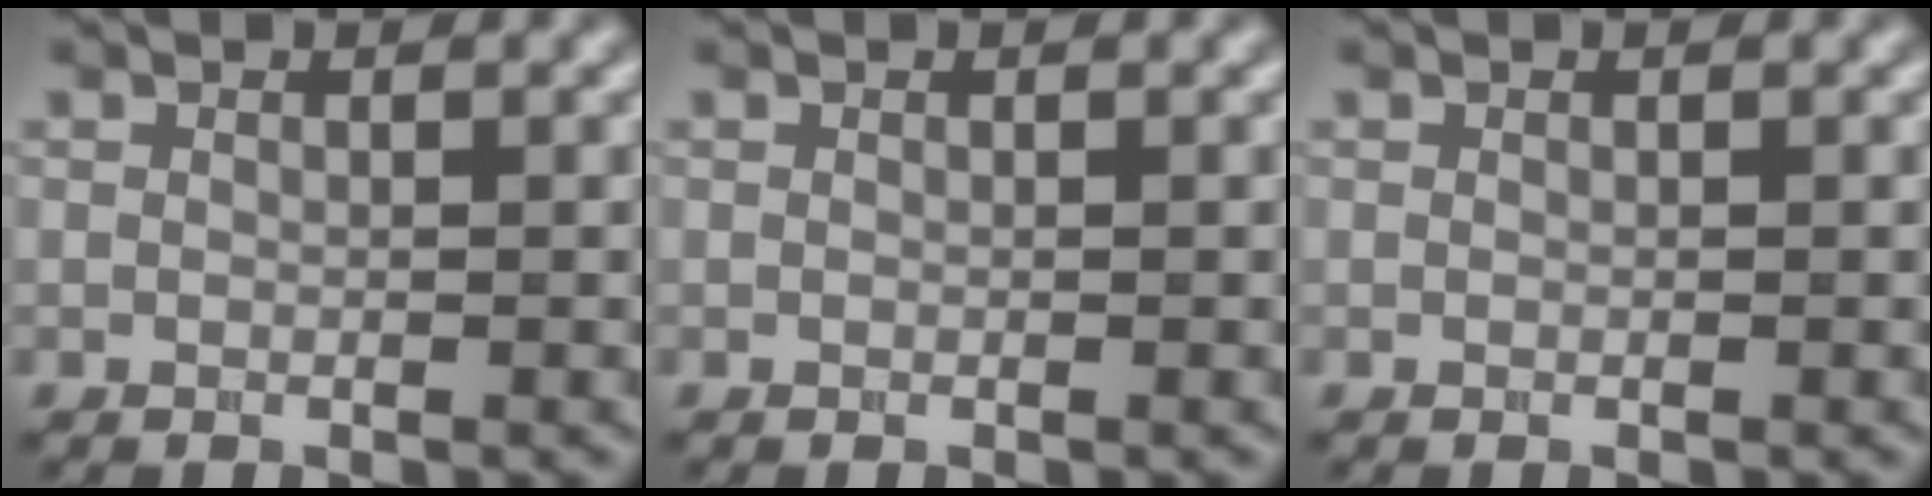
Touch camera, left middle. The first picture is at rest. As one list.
[{"total": 0.0}, {"total": 0.0}]